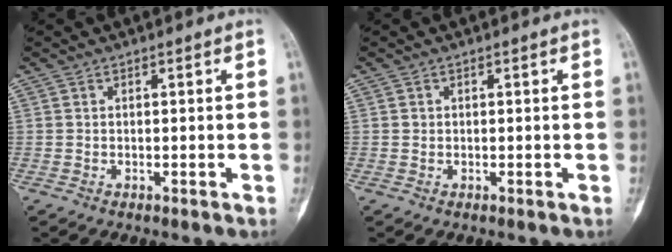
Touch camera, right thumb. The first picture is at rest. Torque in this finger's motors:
{"motor_torque": [0.30, 0.54, 0.15, -0.27, 0.09]}